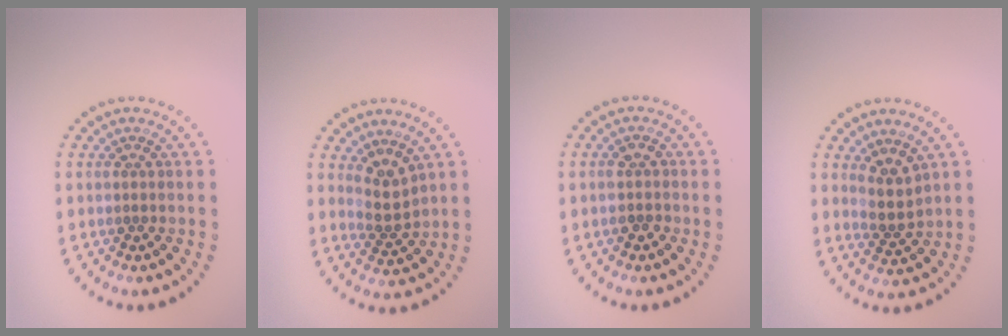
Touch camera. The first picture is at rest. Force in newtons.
{"total": 2.4, "press": 1.7, "slide": 1.7}
{"total": 1.7, "press": 1.6, "slide": 0.6}
{"total": 2.4, "press": 1.8, "slide": 1.7}